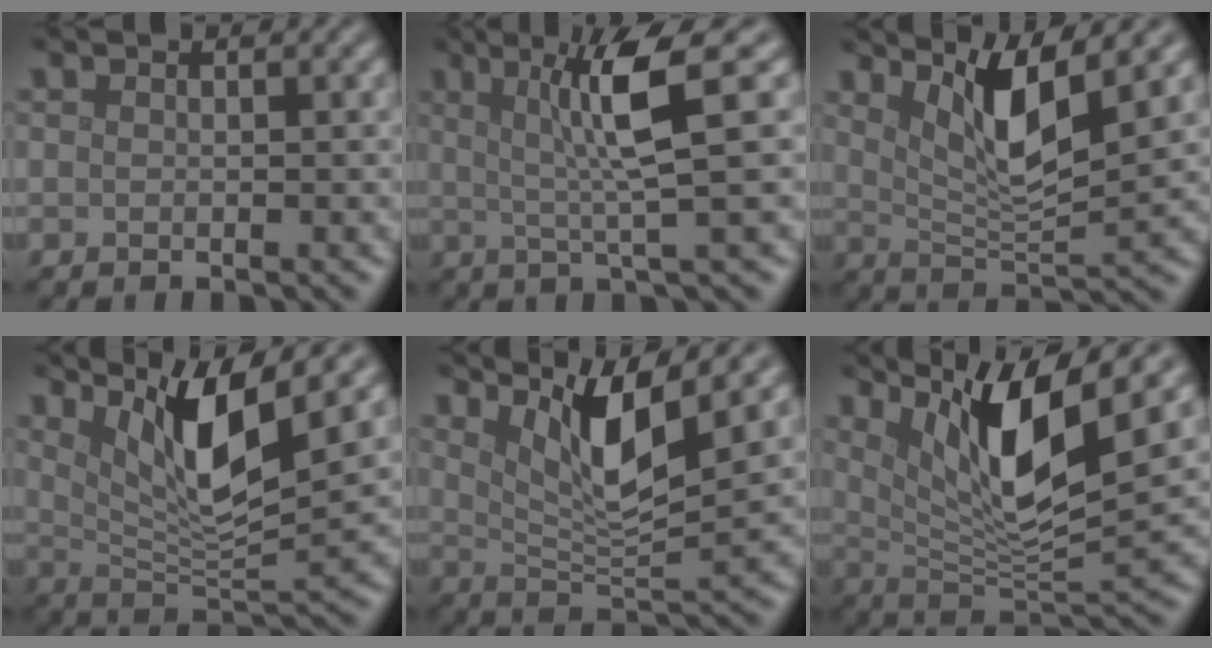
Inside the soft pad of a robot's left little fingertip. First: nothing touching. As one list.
[{"total": 6.2, "force": [1.5, 0.6, 5.9], "torque": [-0.104, 0.005, 0.031]}, {"total": 5.9, "force": [3.2, 1.2, 4.9], "torque": [-0.085, -0.009, 0.059]}, {"total": 7.1, "force": [3.7, 1.5, 5.9], "torque": [-0.101, -0.007, 0.069]}, {"total": 6.2, "force": [3.4, 1.3, 5.0], "torque": [-0.087, -0.008, 0.064]}, {"total": 9.0, "force": [4.2, 2.0, 7.7], "torque": [-0.128, -0.011, 0.080]}]